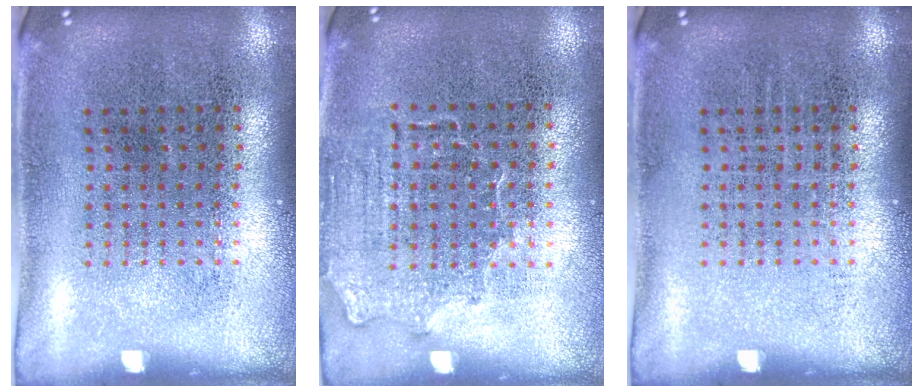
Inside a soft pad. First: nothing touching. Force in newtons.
{"total": 1.4, "press": 1.2, "slide": 0.7}
{"total": 0.0}